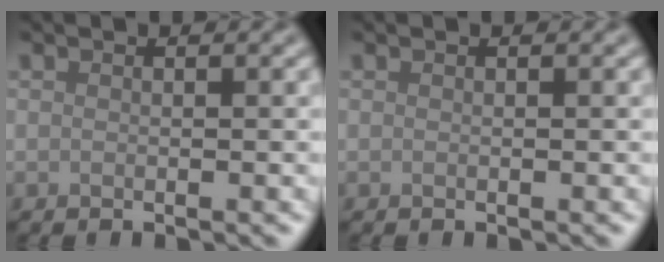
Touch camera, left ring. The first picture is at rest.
{"total": 0.0}